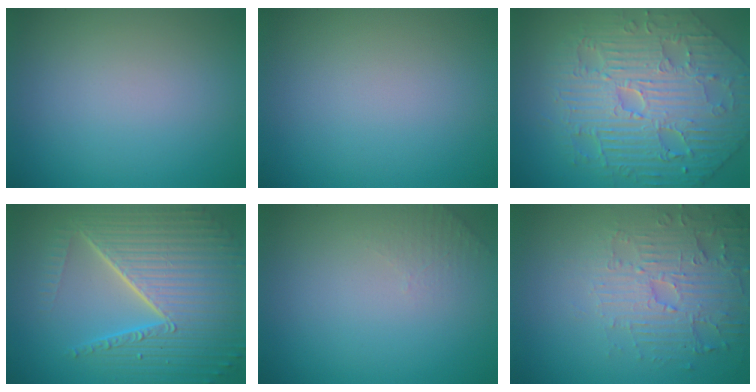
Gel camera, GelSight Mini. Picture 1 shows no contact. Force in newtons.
{"total": 0.0}
{"total": 8.4, "press": 6.7, "slide": 5.2}
{"total": 10.2, "press": 6.6, "slide": 7.8}
{"total": 1.3, "press": 1.2, "slide": 0.3}
{"total": 5.0, "press": 3.9, "slide": 3.2}